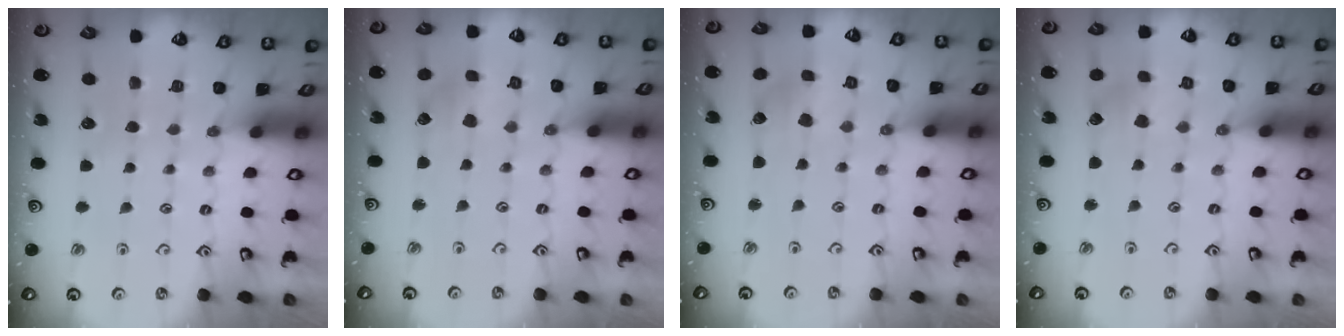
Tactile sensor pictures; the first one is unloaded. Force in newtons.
{"total": 2.9, "press": 2.9, "slide": 0.1}
{"total": 2.4, "press": 2.3, "slide": 0.6}
{"total": 2.8, "press": 2.8, "slide": 0.5}